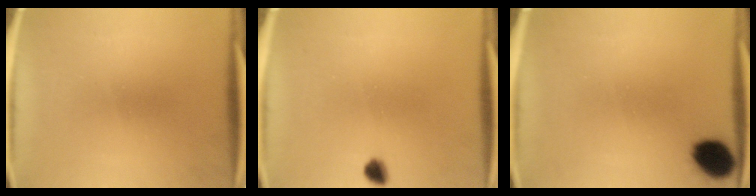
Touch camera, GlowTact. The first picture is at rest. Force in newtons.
{"total": 2.4}
{"total": 10.4}